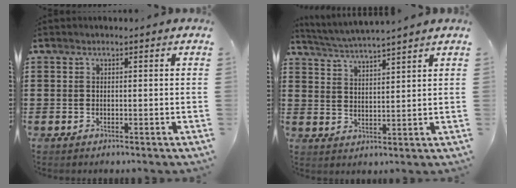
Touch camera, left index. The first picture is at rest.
{"total": 3.5, "force": [3.4, -0.9, 0.6], "torque": [-0.025, -0.020, 0.058]}